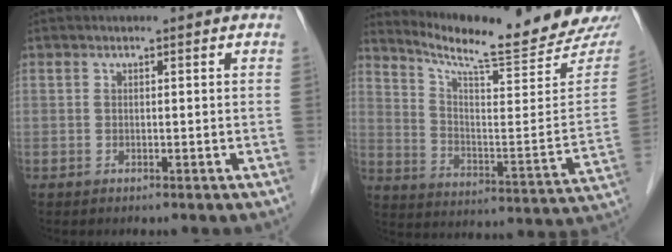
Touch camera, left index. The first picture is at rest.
{"total": 18.5, "force": [17.5, -0.3, 5.9], "torque": [-0.110, -0.088, 0.247]}